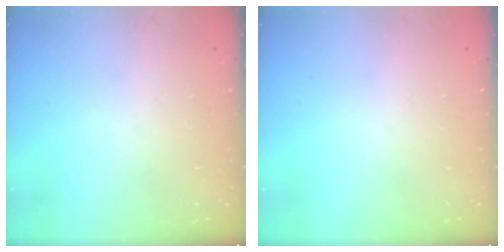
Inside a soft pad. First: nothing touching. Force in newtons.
{"total": 0.0}